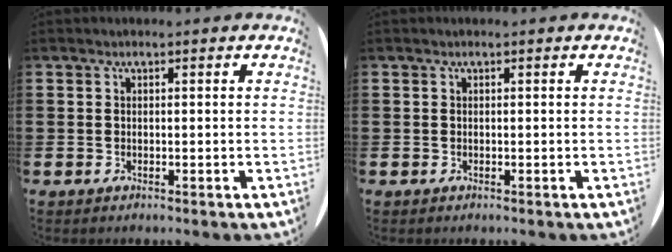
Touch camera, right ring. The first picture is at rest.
{"total": 0.0}